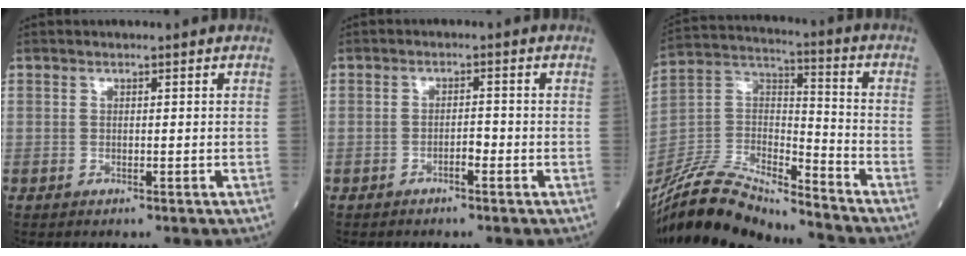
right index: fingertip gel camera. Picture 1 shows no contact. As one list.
[{"total": 1.9, "force": [-0.9, 0.6, 1.5], "torque": [-0.022, 0.004, -0.018]}, {"total": 18.4, "force": [-17.0, 2.6, 6.7], "torque": [-0.139, 0.025, -0.316]}]